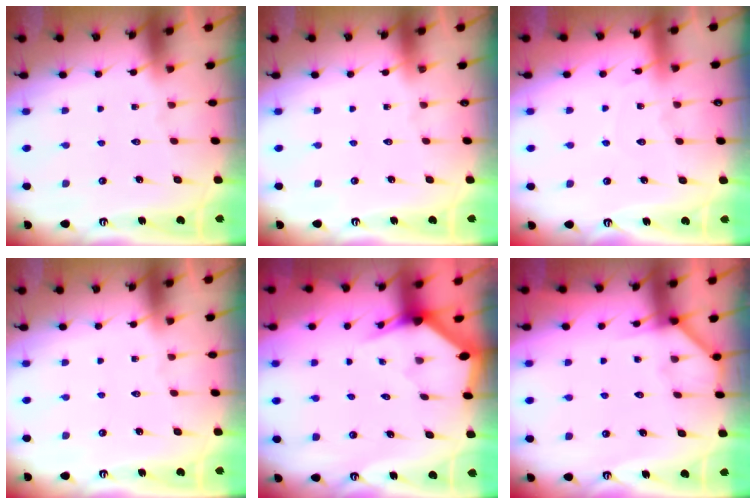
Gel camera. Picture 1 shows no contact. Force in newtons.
{"total": 0.0}
{"total": 3.7, "press": 3.7, "slide": 0.5}
{"total": 0.0}
{"total": 3.9, "press": 3.9, "slide": 0.1}
{"total": 4.0, "press": 3.9, "slide": 0.6}